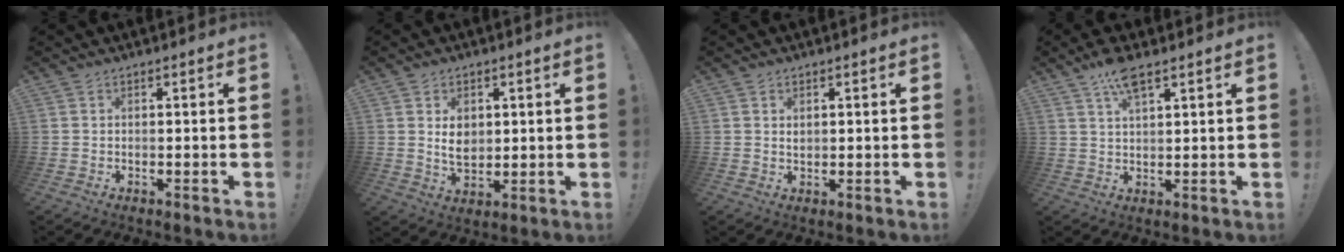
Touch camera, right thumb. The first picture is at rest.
{"total": 6.6, "force": [1.7, 5.1, 3.7], "torque": [-0.057, -0.004, 0.029]}
{"total": 1.3, "force": [0.7, 1.0, 0.5], "torque": [-0.004, -0.001, 0.011]}
{"total": 7.0, "force": [4.6, 2.2, 4.8], "torque": [-0.086, -0.017, 0.080]}